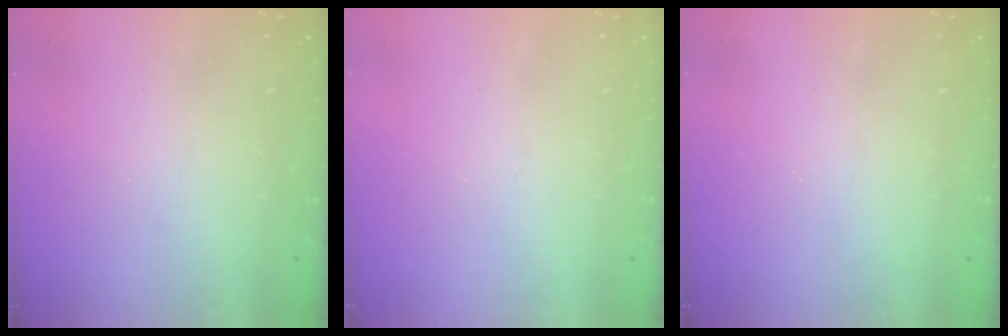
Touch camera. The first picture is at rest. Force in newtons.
{"total": 0.0}
{"total": 0.0}